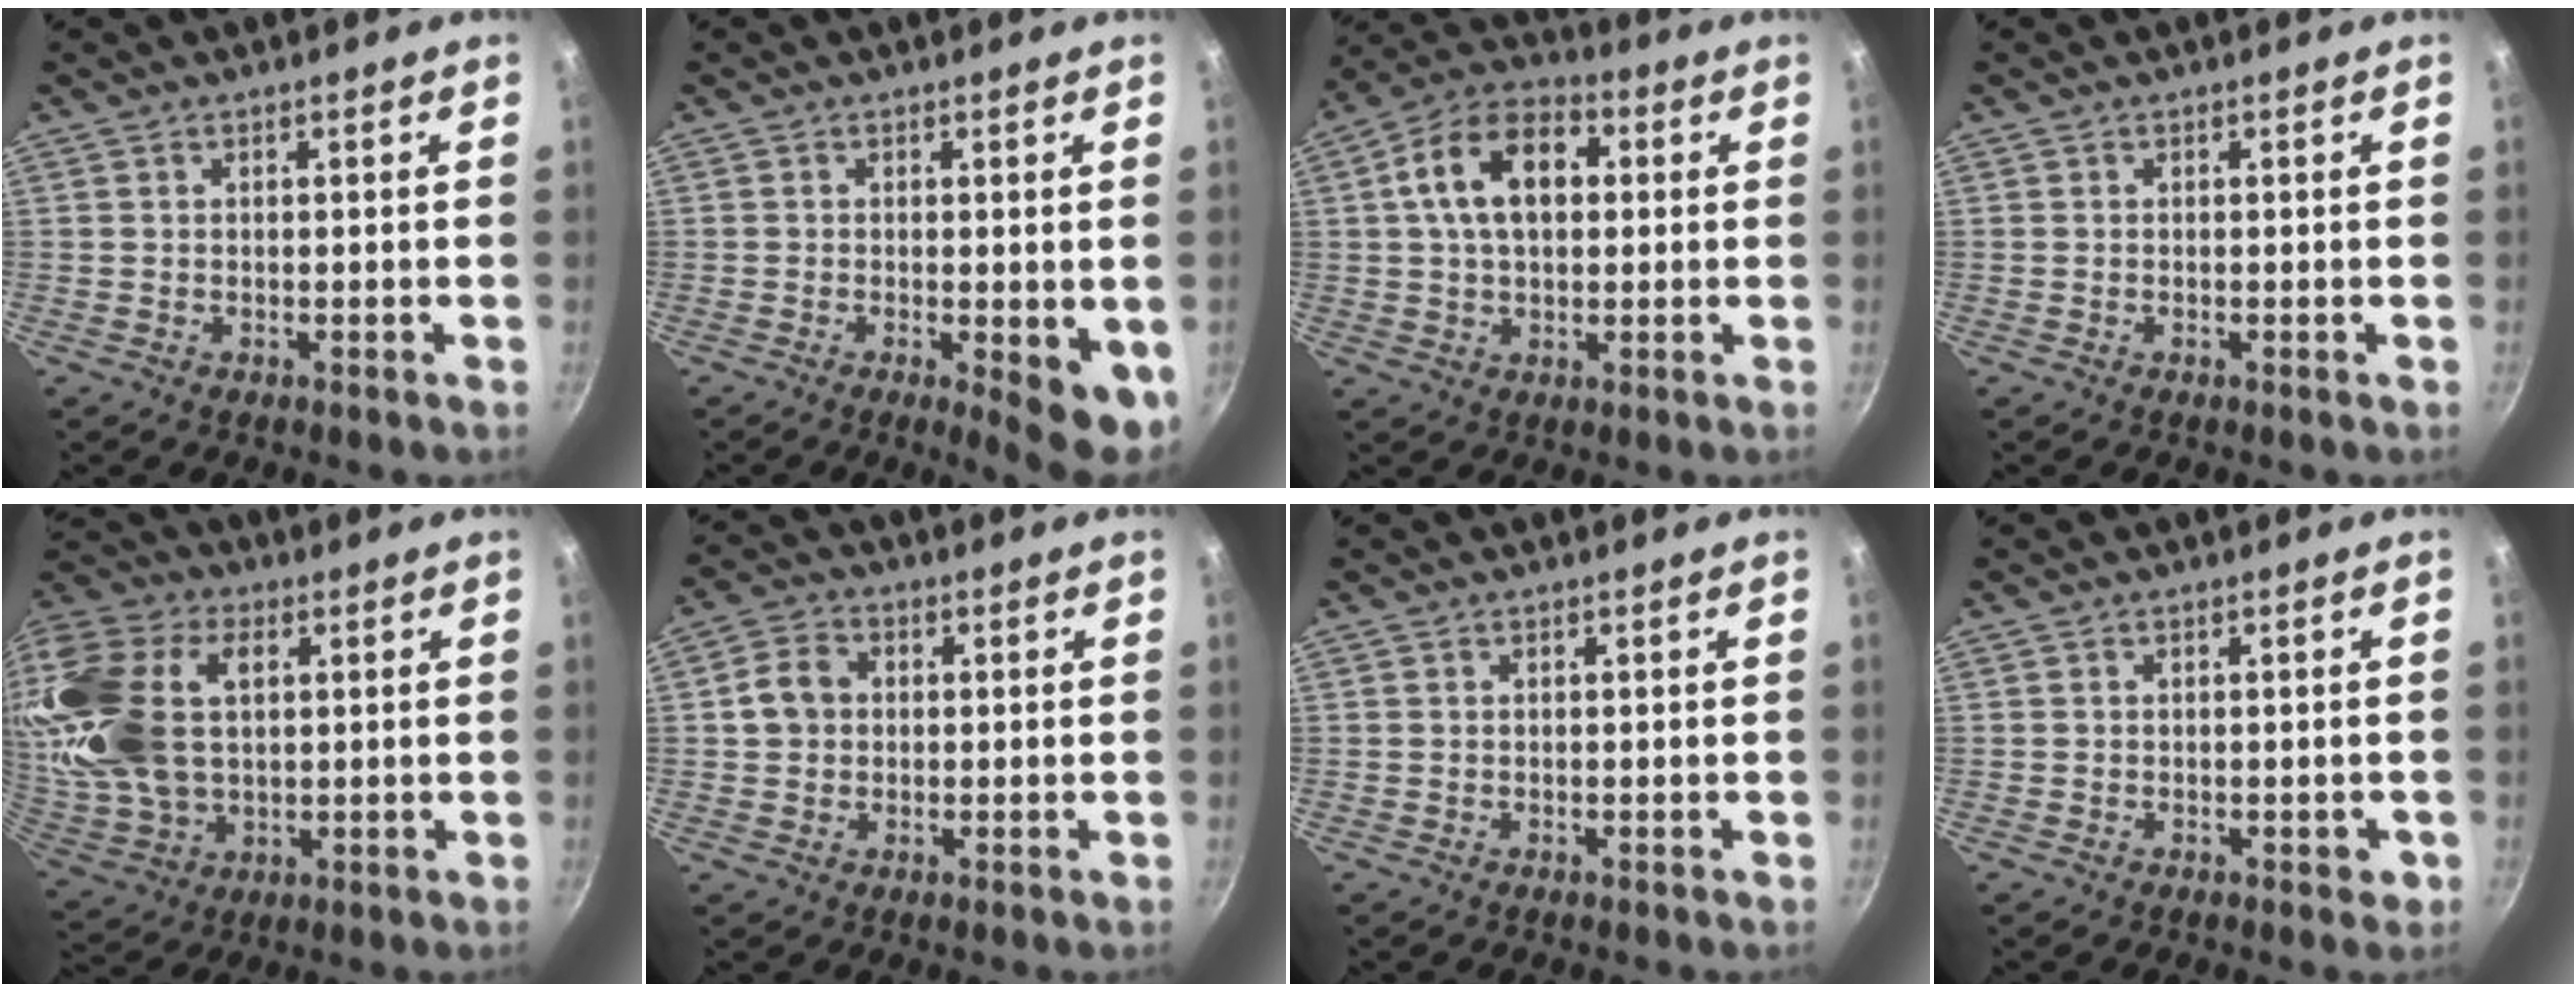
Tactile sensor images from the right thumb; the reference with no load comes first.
{"total": 7.1, "force": [-1.4, 2.3, 6.6], "torque": [-0.071, -0.005, -0.013]}
{"total": 13.8, "force": [2.6, 8.9, 10.2], "torque": [-0.145, 0.025, 0.027]}
{"total": 0.0}
{"total": 24.6, "force": [5.0, 16.1, 17.8], "torque": [-0.380, 0.008, 0.095]}
{"total": 5.5, "force": [0.4, 4.6, 2.8], "torque": [-0.033, 0.012, -0.002]}
{"total": 0.0}
{"total": 1.6, "force": [-0.5, 1.1, 1.1], "torque": [-0.002, 0.006, -0.006]}